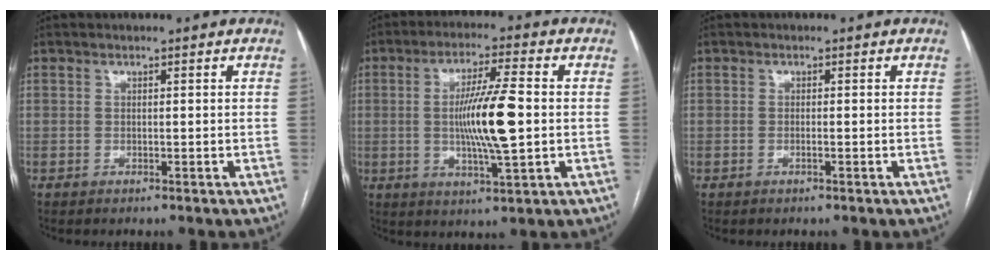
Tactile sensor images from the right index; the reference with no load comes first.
{"total": 10.8, "force": [-0.2, 0.9, 10.8], "torque": [-0.197, -0.003, -0.005]}
{"total": 0.5, "force": [-0.3, 0.0, 0.5], "torque": [-0.010, 0.000, -0.004]}